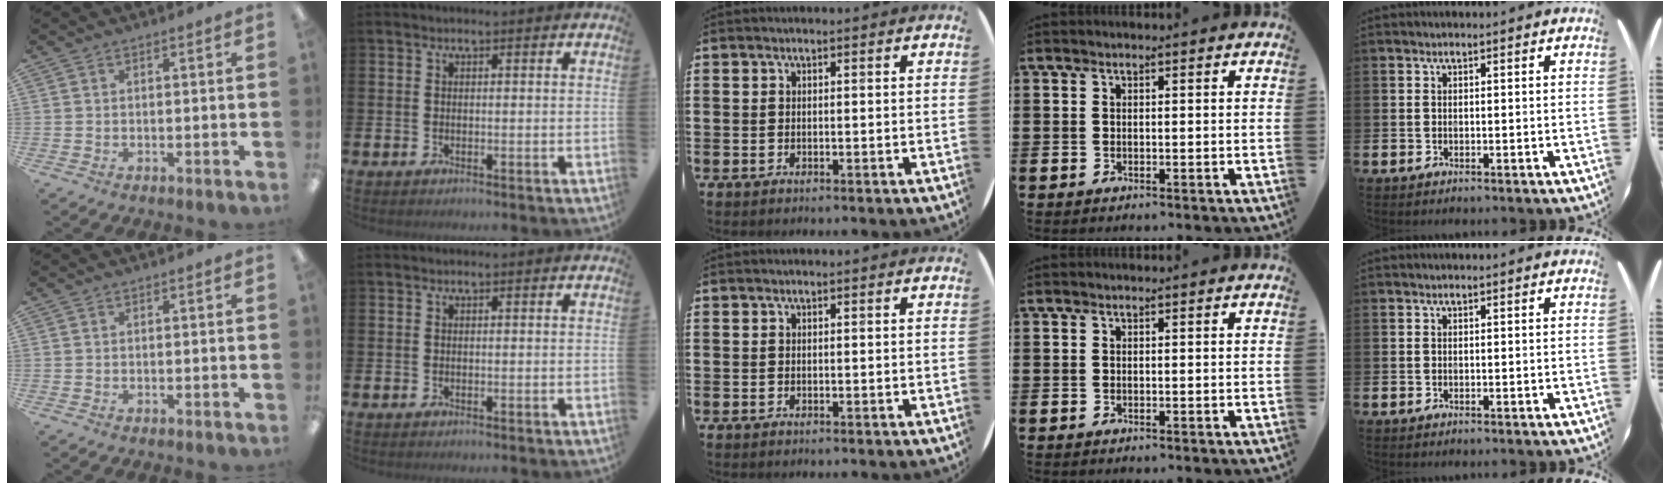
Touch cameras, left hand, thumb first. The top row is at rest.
{}